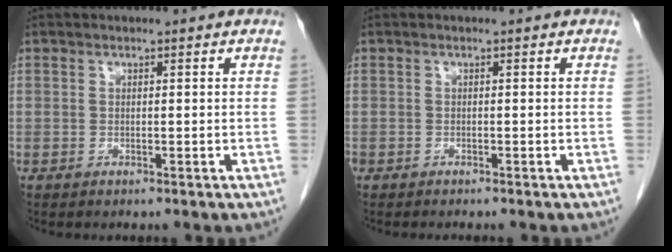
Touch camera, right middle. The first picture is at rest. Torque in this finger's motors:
{"motor_torque": [0.18, -0.10, 0.00, 0.01]}